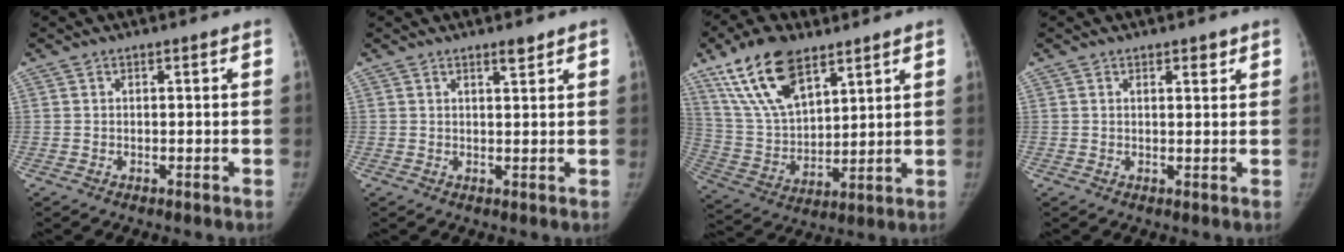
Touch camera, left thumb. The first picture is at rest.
{"total": 1.9, "force": [1.5, 0.4, 1.1], "torque": [-0.009, -0.012, 0.026]}
{"total": 16.9, "force": [10.3, 8.0, 10.7], "torque": [-0.180, -0.035, 0.205]}
{"total": 1.9, "force": [1.3, 0.9, 1.1], "torque": [-0.003, -0.007, 0.018]}